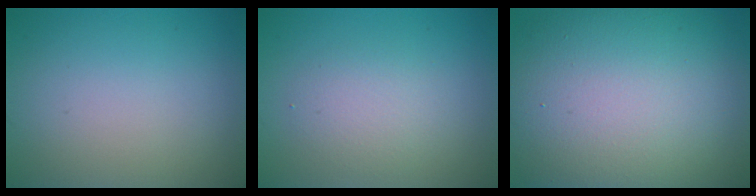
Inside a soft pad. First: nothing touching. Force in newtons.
{"total": 2.4, "press": 2.4, "slide": 0.2}
{"total": 16.4, "press": 16.3, "slide": 1.4}